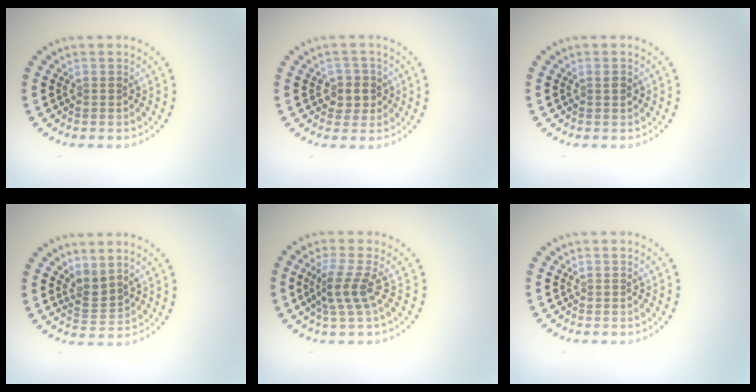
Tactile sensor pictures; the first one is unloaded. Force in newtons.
{"total": 2.1, "press": 2.0, "slide": 0.8}
{"total": 0.7, "press": 0.7, "slide": 0.2}
{"total": 2.1, "press": 1.5, "slide": 1.5}
{"total": 2.6, "press": 1.8, "slide": 1.9}
{"total": 0.0}